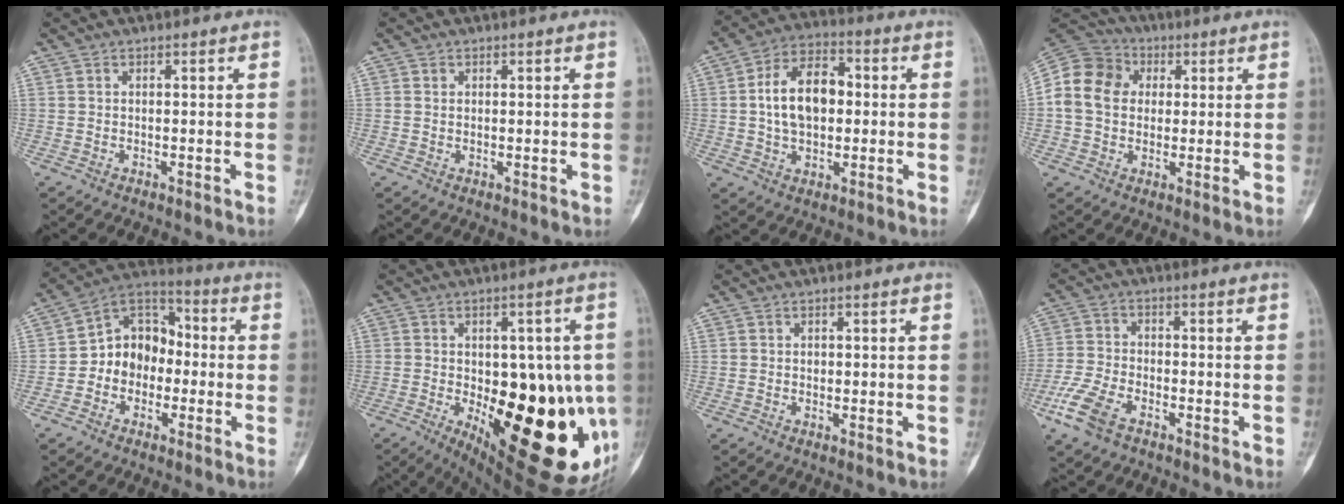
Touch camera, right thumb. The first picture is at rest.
{"total": 0.9, "force": [0.3, 0.7, 0.4], "torque": [-0.001, 0.002, 0.004]}
{"total": 12.7, "force": [0.6, 8.1, 9.8], "torque": [-0.149, 0.021, 0.005]}
{"total": 13.2, "force": [1.8, 10.8, 7.3], "torque": [-0.124, 0.024, 0.025]}
{"total": 11.1, "force": [-1.7, 8.9, 6.4], "torque": [-0.060, 0.042, -0.048]}
{"total": 29.5, "force": [-6.7, 12.5, 25.8], "torque": [-0.272, -0.018, -0.062]}
{"total": 1.0, "force": [0.1, 0.8, 0.6], "torque": [-0.001, 0.002, 0.000]}
{"total": 8.4, "force": [-4.8, 4.4, 5.3], "torque": [-0.123, 0.009, -0.096]}